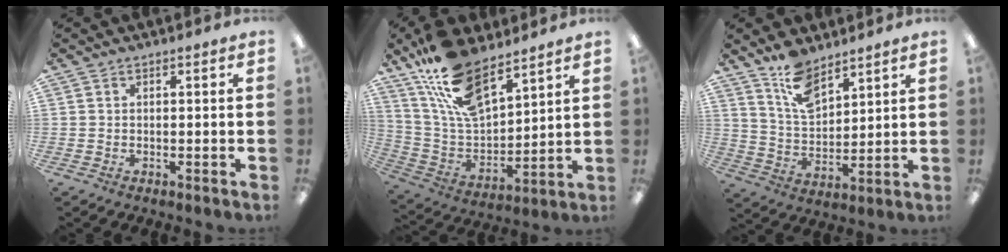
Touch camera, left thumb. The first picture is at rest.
{"total": 17.7, "force": [12.5, 7.4, 10.1], "torque": [-0.227, -0.065, 0.225]}
{"total": 10.8, "force": [8.1, 4.9, 5.3], "torque": [-0.102, -0.039, 0.149]}